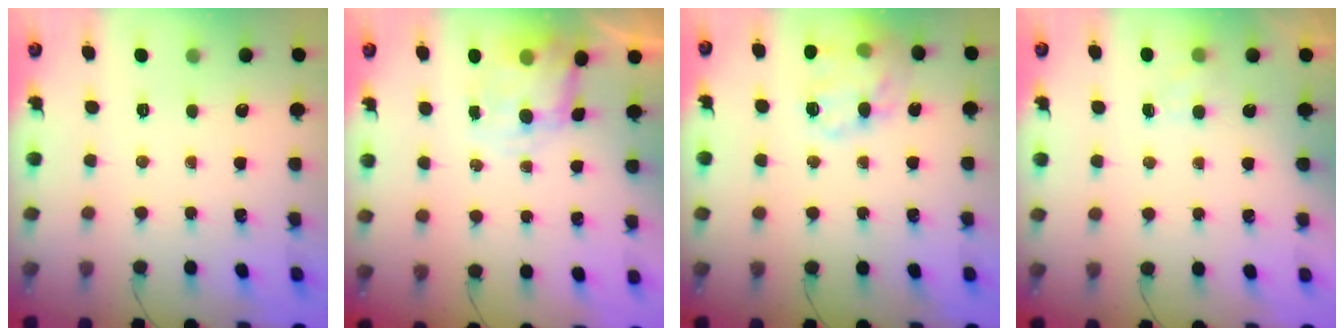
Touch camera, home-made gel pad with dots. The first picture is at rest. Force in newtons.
{"total": 7.5, "press": 7.4, "slide": 1.4}
{"total": 18.2, "press": 17.9, "slide": 3.1}
{"total": 4.6, "press": 4.3, "slide": 1.5}